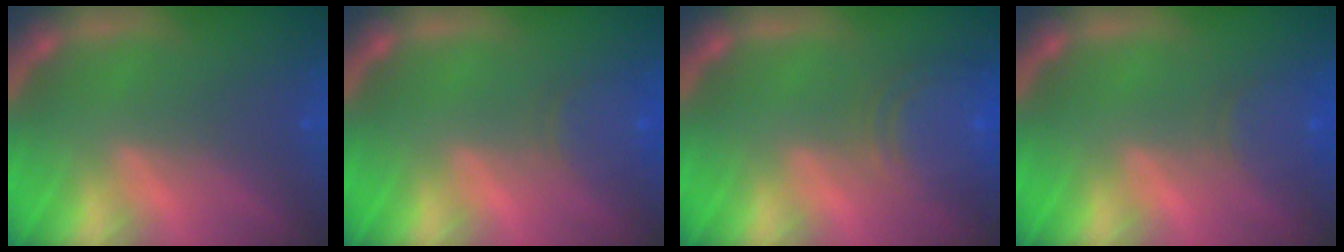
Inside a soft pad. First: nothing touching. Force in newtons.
{"total": 3.0}
{"total": 6.5}
{"total": 3.0}